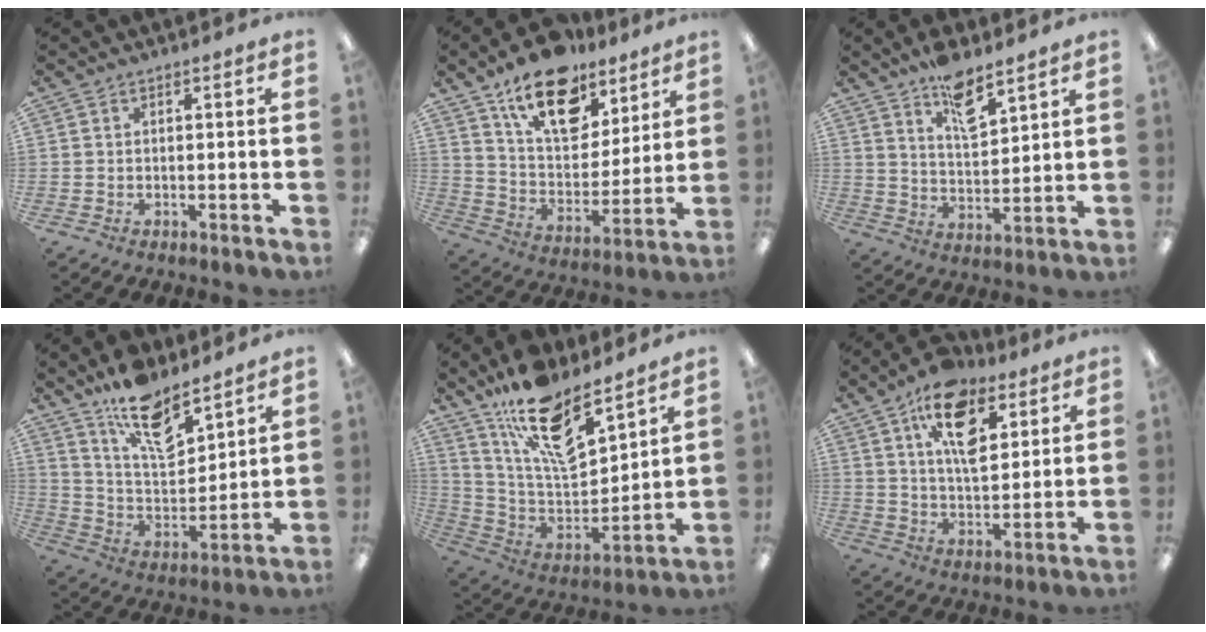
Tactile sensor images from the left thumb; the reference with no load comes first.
{"total": 19.0, "force": [12.4, 10.2, 10.0], "torque": [-0.159, -0.070, 0.219]}
{"total": 9.6, "force": [7.3, 3.4, 5.1], "torque": [-0.081, -0.042, 0.128]}
{"total": 15.2, "force": [11.2, 6.1, 8.2], "torque": [-0.136, -0.067, 0.195]}
{"total": 18.2, "force": [13.5, 6.9, 10.0], "torque": [-0.184, -0.090, 0.241]}
{"total": 16.0, "force": [8.7, 8.5, 10.3], "torque": [-0.154, -0.027, 0.149]}